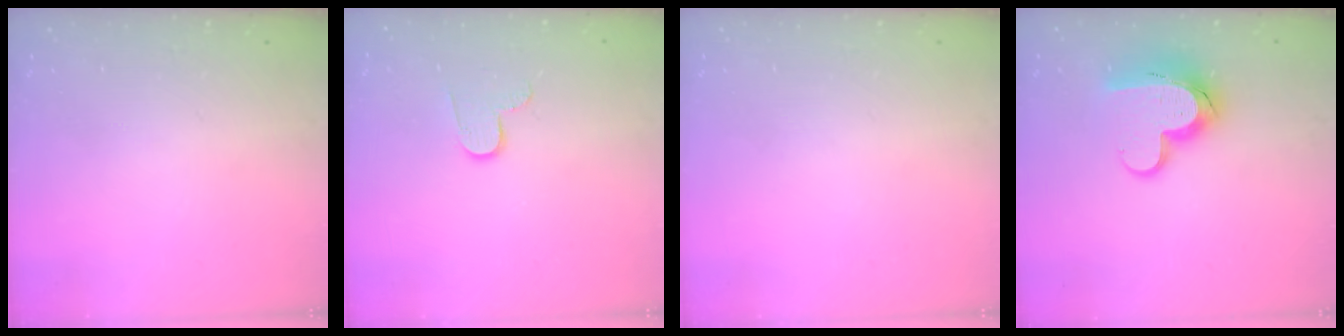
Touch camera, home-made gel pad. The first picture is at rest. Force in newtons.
{"total": 6.5, "press": 6.4, "slide": 0.6}
{"total": 0.0}
{"total": 13.6, "press": 13.5, "slide": 1.3}